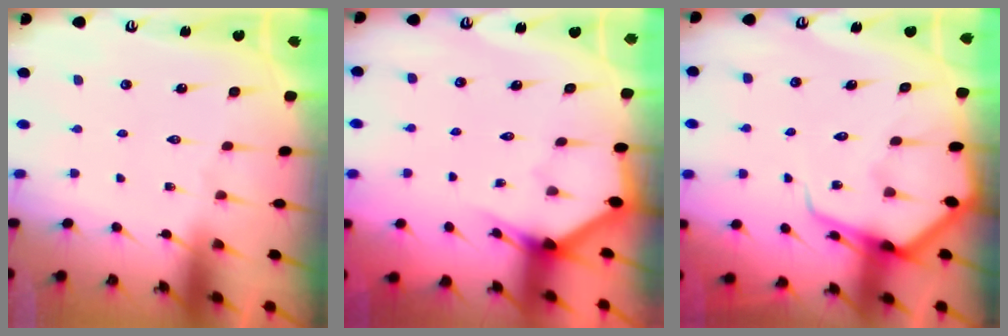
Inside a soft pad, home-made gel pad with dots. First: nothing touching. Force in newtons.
{"total": 3.8, "press": 3.8, "slide": 0.2}
{"total": 7.2, "press": 7.2, "slide": 0.8}